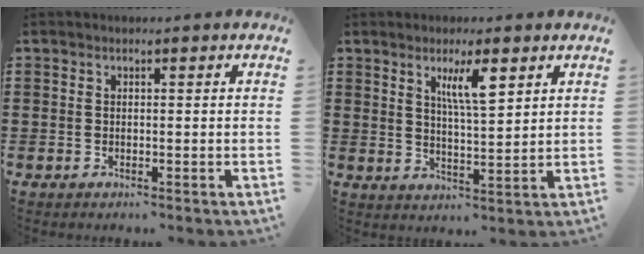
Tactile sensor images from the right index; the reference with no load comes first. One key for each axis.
{"total": 5.9, "fx": 3.0, "fy": 1.3, "fz": 4.9, "tx": -0.096, "ty": 0.004, "tz": 0.048}